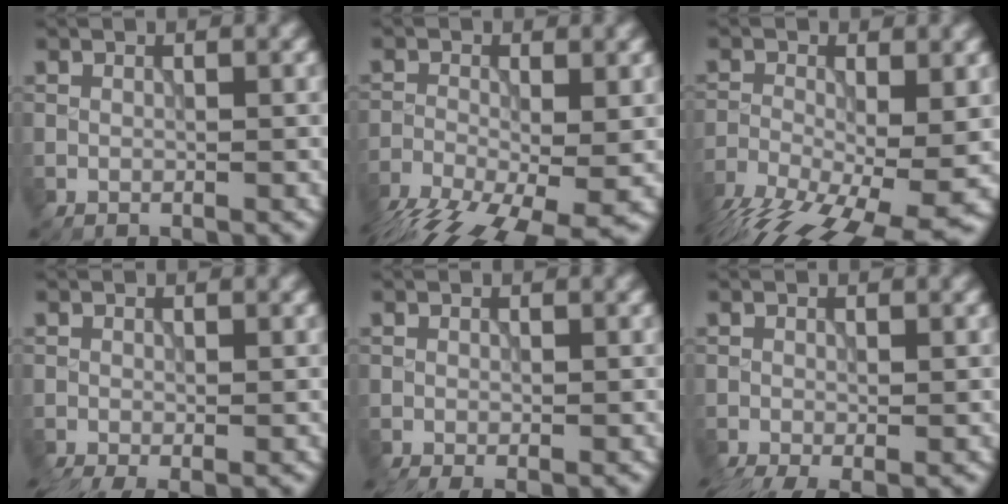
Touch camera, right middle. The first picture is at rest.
{"total": 11.3, "force": [-7.3, 4.1, 7.6], "torque": [-0.141, -0.045, -0.114]}
{"total": 13.0, "force": [-7.0, 5.1, 9.7], "torque": [-0.178, -0.037, -0.109]}
{"total": 2.9, "force": [-1.5, 0.7, 2.4], "torque": [-0.041, -0.012, -0.026]}
{"total": 1.6, "force": [-0.7, 0.4, 1.4], "torque": [-0.028, -0.010, -0.014]}
{"total": 3.8, "force": [-2.0, 1.0, 3.0], "torque": [-0.052, -0.014, -0.034]}